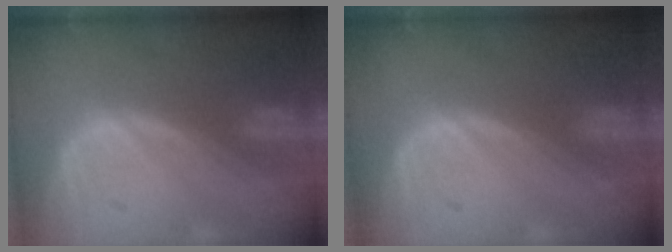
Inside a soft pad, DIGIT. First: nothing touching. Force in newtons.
{"total": 0.0}